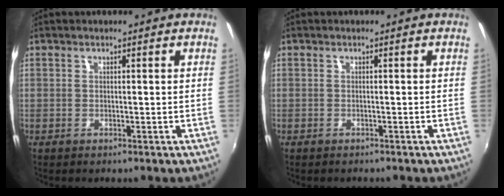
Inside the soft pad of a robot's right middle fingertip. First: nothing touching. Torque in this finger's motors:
{"motor_torque": [-0.38, -0.69, -0.07, 0.00]}